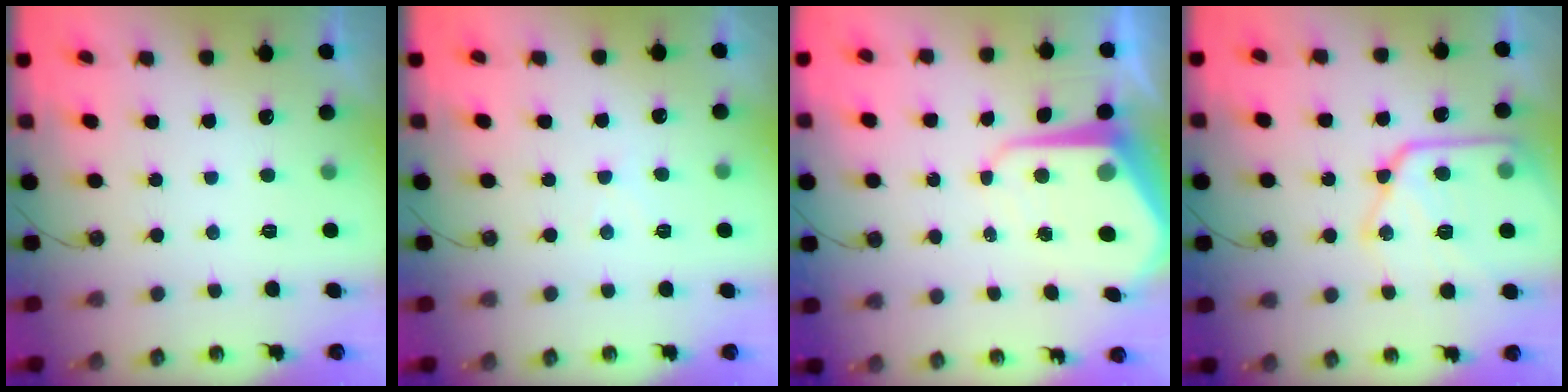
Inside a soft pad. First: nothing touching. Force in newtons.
{"total": 3.2, "press": 3.2, "slide": 0.5}
{"total": 9.5, "press": 9.5, "slide": 0.7}
{"total": 19.0, "press": 19.0, "slide": 1.6}